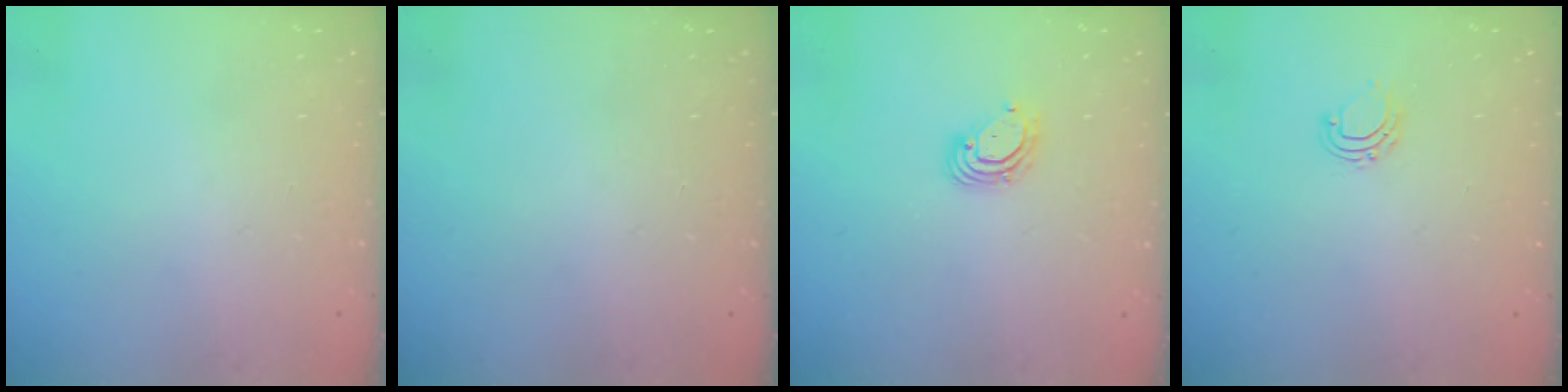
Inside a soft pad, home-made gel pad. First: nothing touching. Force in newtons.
{"total": 0.0}
{"total": 5.2, "press": 5.2, "slide": 0.6}
{"total": 6.8, "press": 6.8, "slide": 0.5}